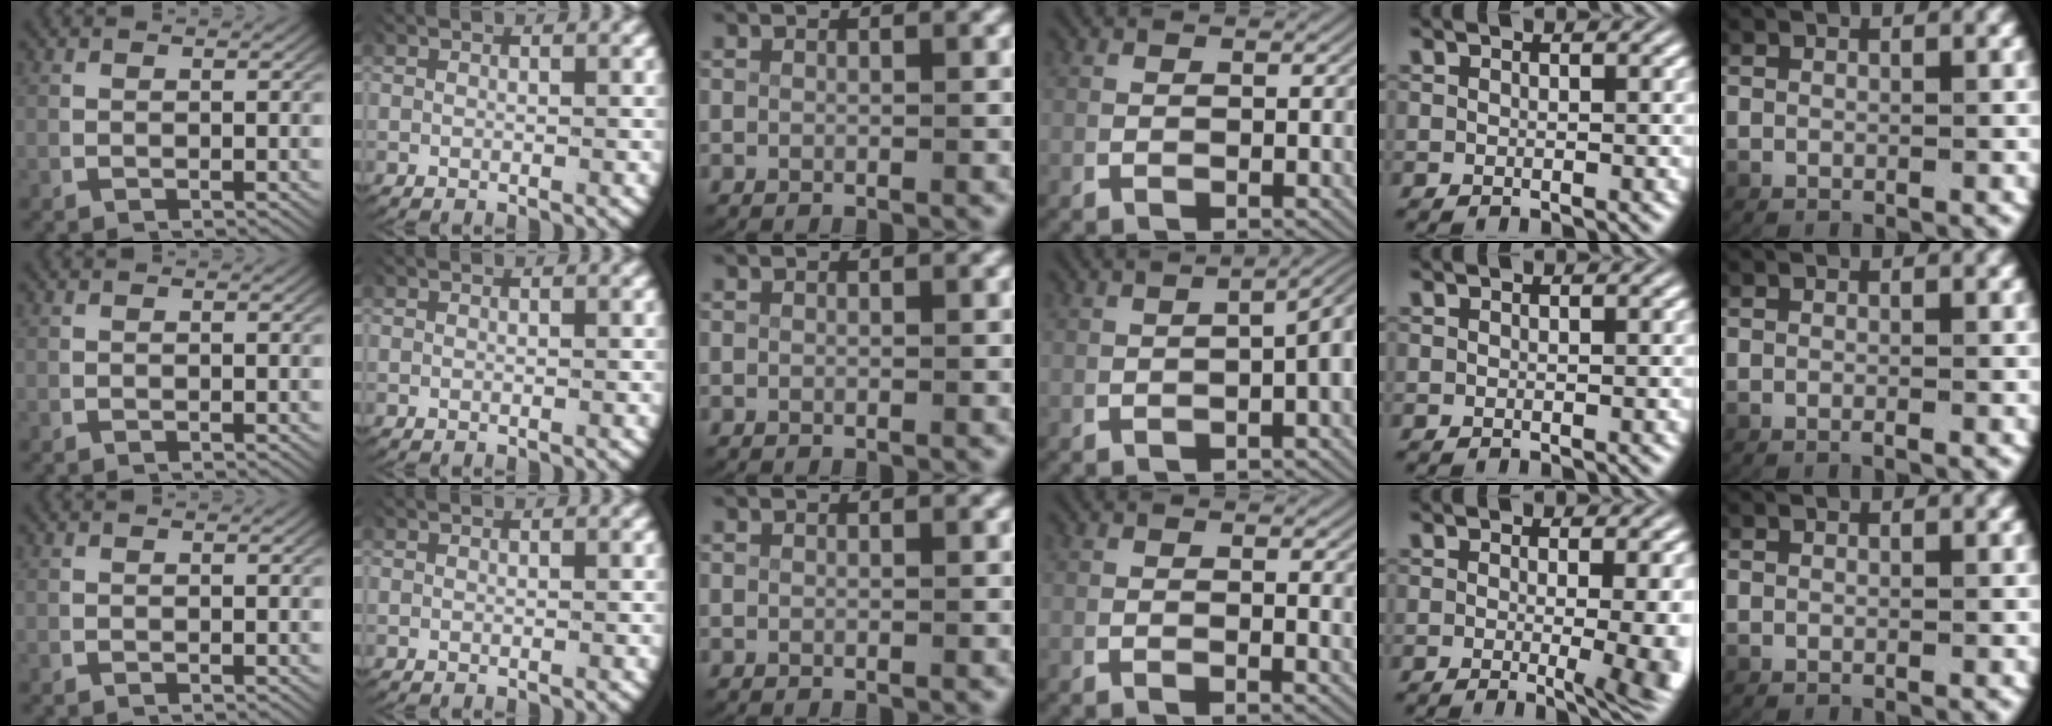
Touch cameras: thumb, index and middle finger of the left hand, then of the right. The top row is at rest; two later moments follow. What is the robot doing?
{"motion": "lift_and_place", "object": "keyboard"}